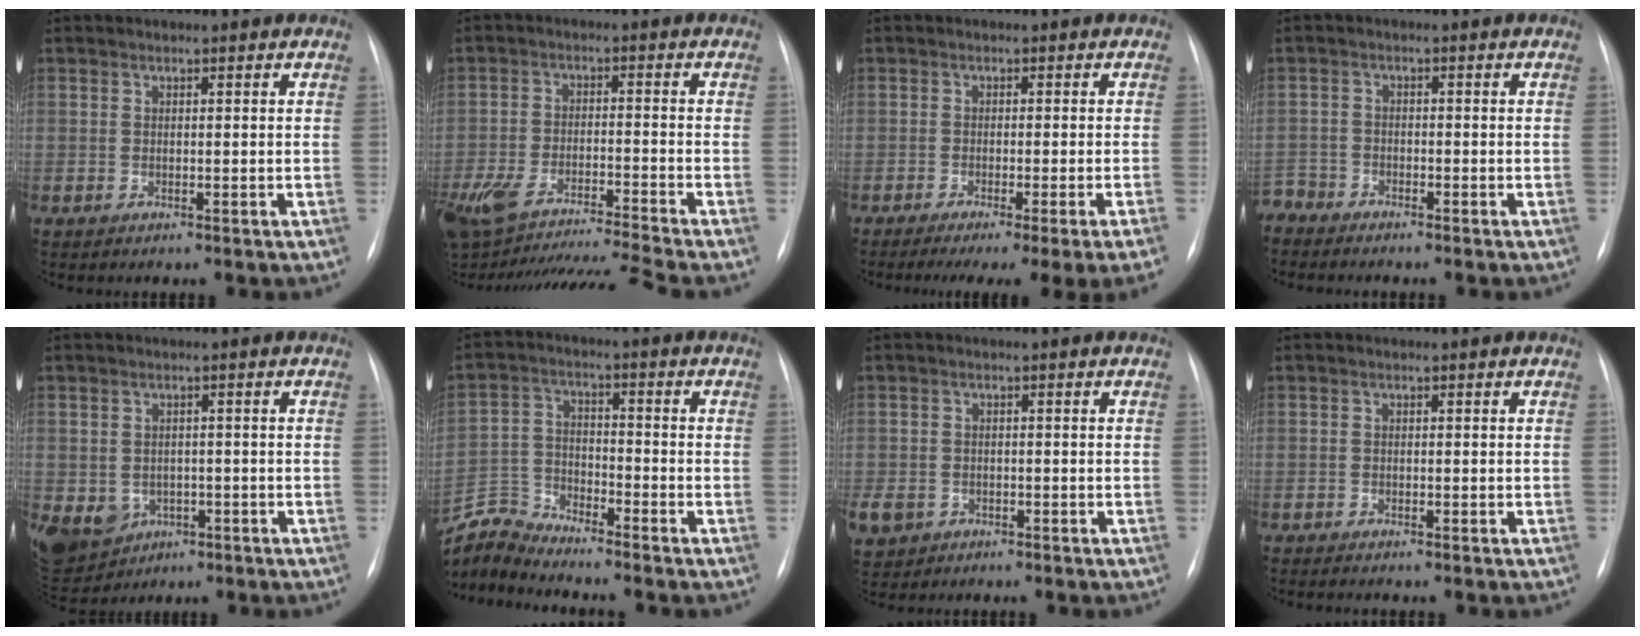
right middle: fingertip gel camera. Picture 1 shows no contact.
{"total": 18.8, "force": [-16.5, -0.3, 9.1], "torque": [-0.194, -0.026, -0.266]}
{"total": 12.6, "force": [-9.9, -1.3, 7.7], "torque": [-0.072, -0.030, -0.132]}
{"total": 3.4, "force": [-3.3, 0.7, -0.6], "torque": [0.012, -0.010, -0.064]}
{"total": 14.6, "force": [-5.6, 12.1, 5.7], "torque": [-0.168, 0.003, -0.066]}
{"total": 7.3, "force": [-7.2, -0.6, -0.4], "torque": [-0.005, 0.002, -0.141]}
{"total": 6.3, "force": [-3.4, 5.0, 1.8], "torque": [-0.058, -0.002, -0.051]}
{"total": 1.6, "force": [-1.4, 0.0, 0.7], "torque": [-0.015, -0.005, -0.018]}